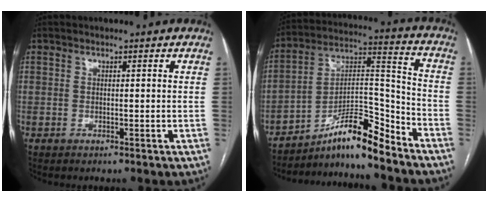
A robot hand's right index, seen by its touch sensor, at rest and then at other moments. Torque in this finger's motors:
{"motor_torque": [0.21, 0.12, -0.03, -0.01]}